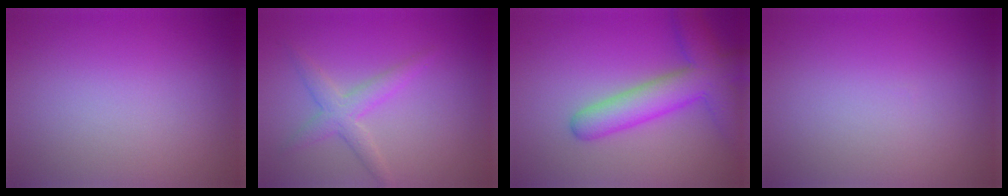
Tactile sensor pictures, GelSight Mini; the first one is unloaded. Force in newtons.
{"total": 2.7, "press": 2.7, "slide": 0.1}
{"total": 6.3, "press": 6.3, "slide": 0.3}
{"total": 0.0}